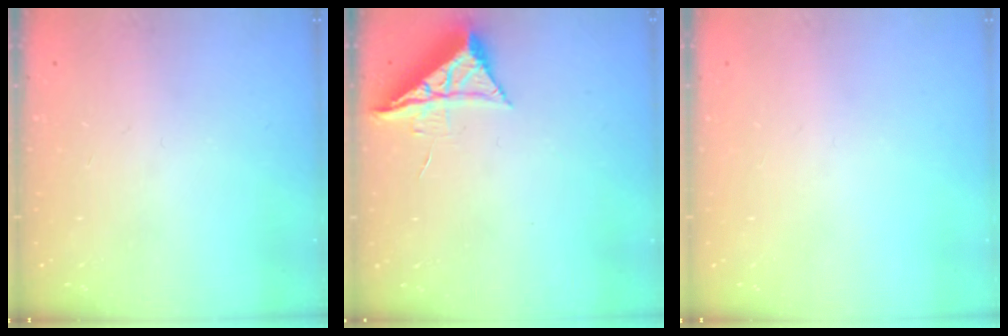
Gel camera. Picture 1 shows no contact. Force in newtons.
{"total": 7.1, "press": 7.1, "slide": 0.2}
{"total": 0.0}